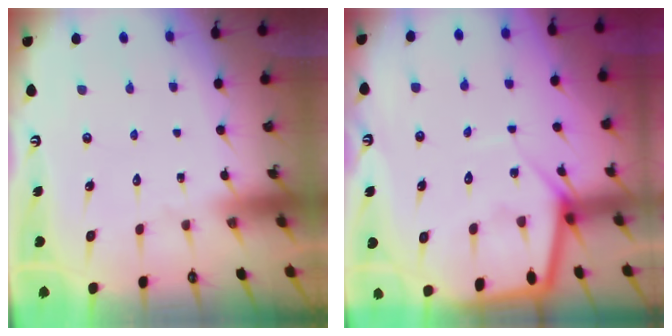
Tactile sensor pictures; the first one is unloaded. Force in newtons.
{"total": 6.5, "press": 6.4, "slide": 0.6}